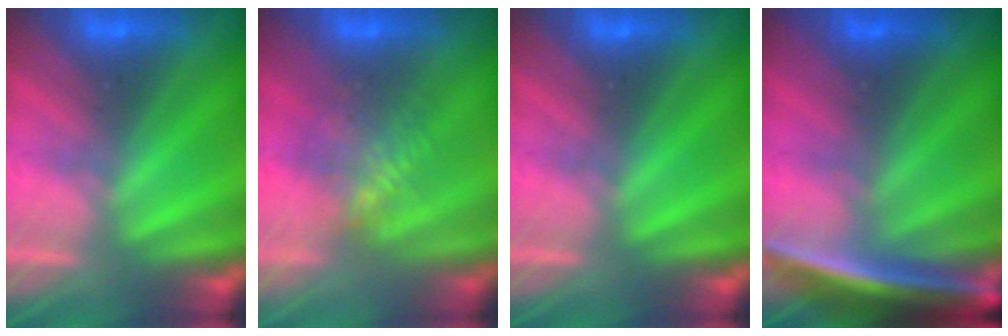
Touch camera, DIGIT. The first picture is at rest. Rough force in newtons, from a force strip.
{"total": 4.9}
{"total": 0.0}
{"total": 7.1}